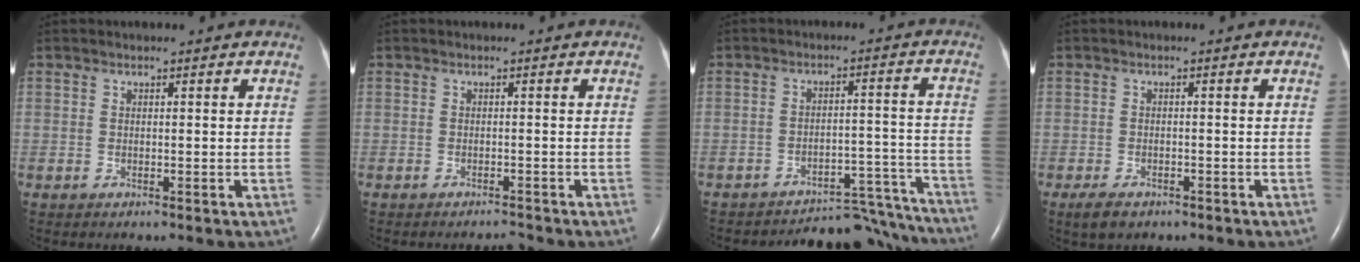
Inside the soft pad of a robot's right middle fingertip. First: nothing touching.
{"total": 1.1, "force": [-1.1, -0.1, 0.1], "torque": [-0.004, -0.006, -0.014]}
{"total": 13.9, "force": [-13.6, 2.5, 0.2], "torque": [0.018, 0.042, -0.174]}
{"total": 2.9, "force": [-2.0, 1.5, 1.5], "torque": [-0.031, -0.003, -0.026]}